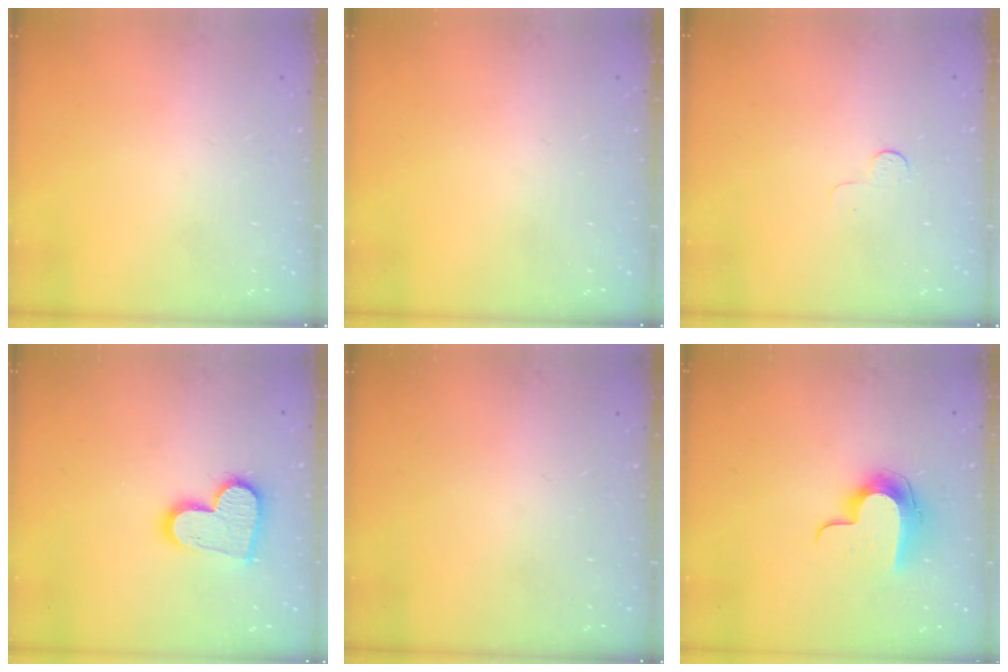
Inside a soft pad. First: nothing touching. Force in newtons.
{"total": 0.0}
{"total": 3.9, "press": 3.8, "slide": 0.4}
{"total": 15.2, "press": 15.1, "slide": 1.2}
{"total": 0.0}
{"total": 10.3, "press": 10.3, "slide": 0.1}